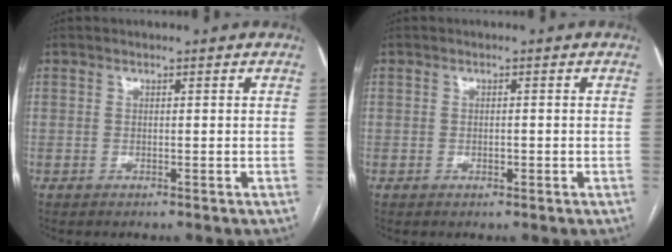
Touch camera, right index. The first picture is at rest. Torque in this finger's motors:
{"motor_torque": [0.09, 0.17, 0.05, -0.01]}